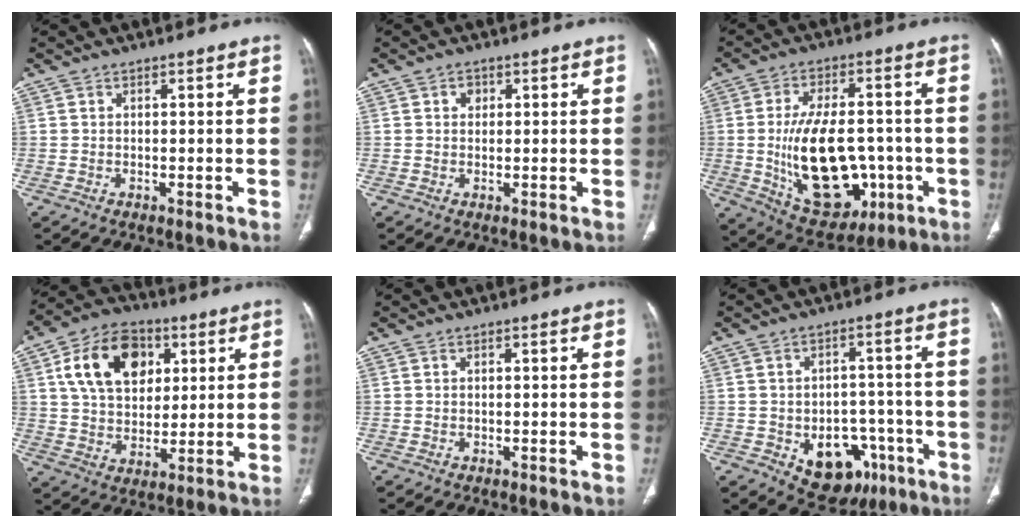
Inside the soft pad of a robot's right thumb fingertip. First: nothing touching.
{"total": 1.6, "force": [0.6, 1.4, 0.7], "torque": [-0.001, 0.000, 0.005]}
{"total": 20.7, "force": [-3.5, 11.9, 16.6], "torque": [-0.252, 0.011, -0.027]}
{"total": 16.1, "force": [5.4, 11.4, 10.1], "torque": [-0.146, -0.003, 0.094]}
{"total": 0.0}
{"total": 13.1, "force": [-5.4, 9.2, 7.7], "torque": [-0.066, 0.034, -0.061]}